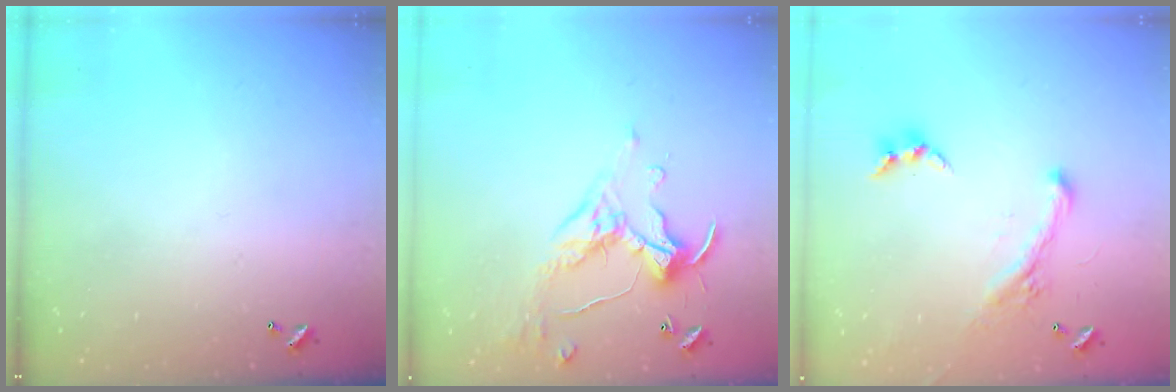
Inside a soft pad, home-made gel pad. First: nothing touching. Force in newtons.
{"total": 1.5, "press": 1.5, "slide": 0.2}
{"total": 1.9, "press": 1.3, "slide": 1.4}